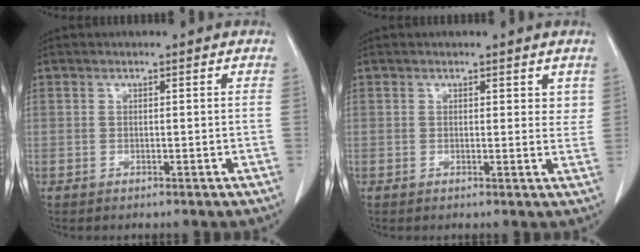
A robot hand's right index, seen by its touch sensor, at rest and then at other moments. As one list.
[{"total": 2.0, "force": [1.3, 1.1, 1.1], "torque": [0.000, -0.007, 0.014]}]